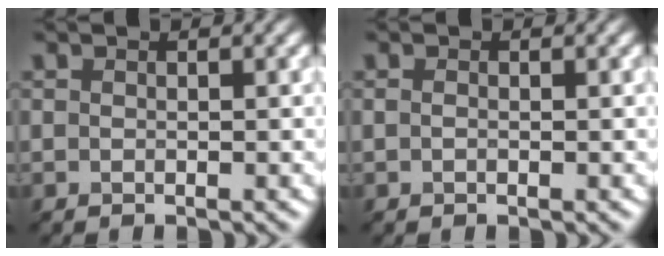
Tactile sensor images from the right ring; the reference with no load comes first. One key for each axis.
{"total": 0.0}